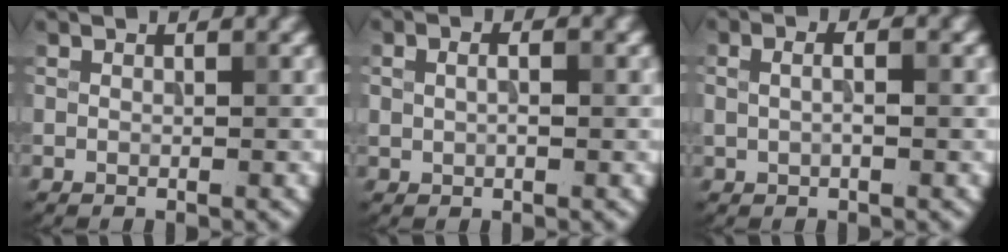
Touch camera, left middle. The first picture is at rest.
{"total": 2.4, "force": [0.6, 1.4, 1.9], "torque": [-0.036, 0.003, 0.004]}
{"total": 2.6, "force": [0.6, 1.2, 2.2], "torque": [-0.035, 0.002, -0.003]}